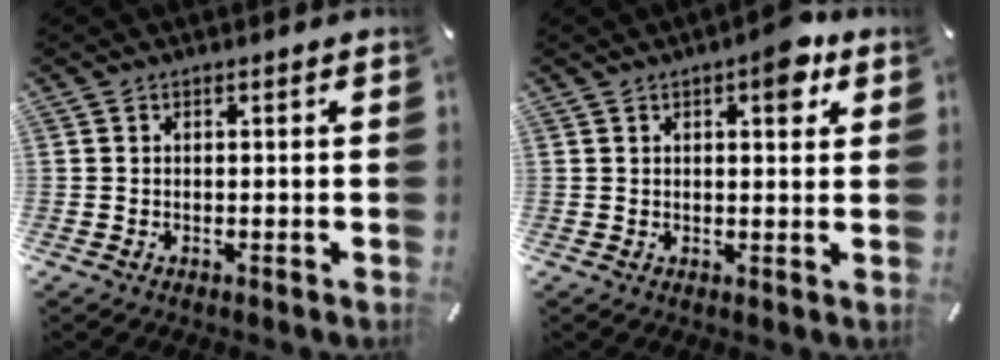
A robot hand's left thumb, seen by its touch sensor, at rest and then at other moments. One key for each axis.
{"total": 6.2, "fx": 3.0, "fy": 2.6, "fz": 4.7, "tx": -0.051, "ty": -0.013, "tz": 0.042}